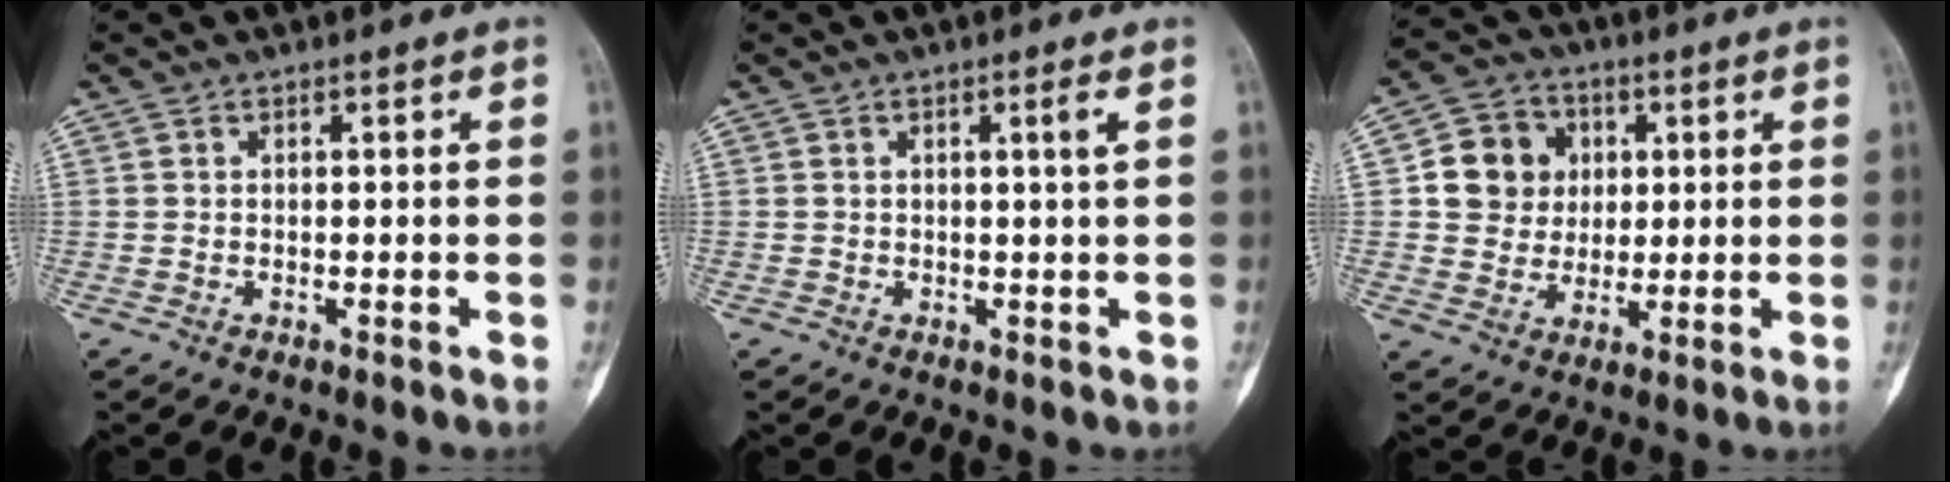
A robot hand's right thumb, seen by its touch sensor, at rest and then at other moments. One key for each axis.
{"total": 1.7, "fx": 0.5, "fy": -0.4, "fz": 1.6, "tx": -0.025, "ty": -0.003, "tz": 0.007}
{"total": 10.0, "fx": 1.8, "fy": 9.1, "fz": 3.7, "tx": -0.023, "ty": 0.000, "tz": 0.028}